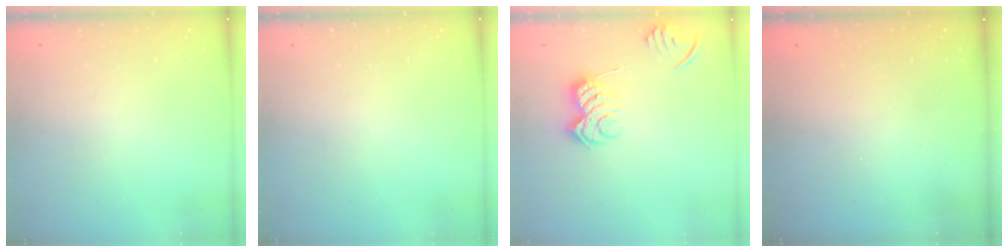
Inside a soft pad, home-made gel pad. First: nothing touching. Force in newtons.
{"total": 0.0}
{"total": 10.7, "press": 10.7, "slide": 0.3}
{"total": 2.6, "press": 2.5, "slide": 0.9}